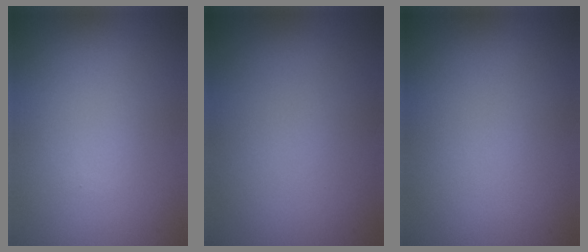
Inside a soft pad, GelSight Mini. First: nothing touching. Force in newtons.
{"total": 0.0}
{"total": 0.0}